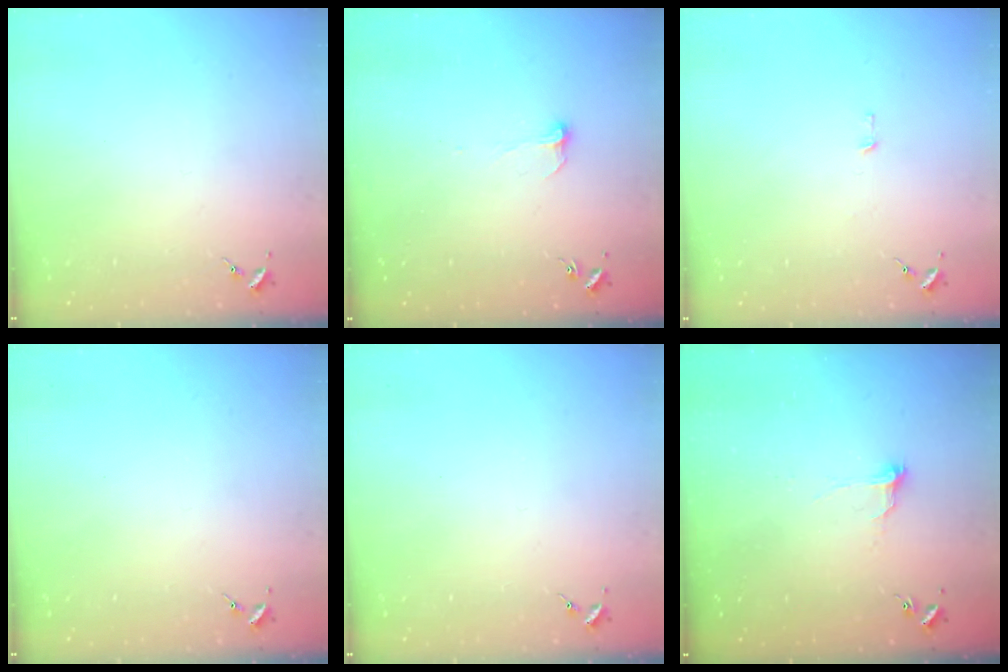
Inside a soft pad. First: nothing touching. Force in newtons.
{"total": 5.3, "press": 5.3, "slide": 0.6}
{"total": 2.8, "press": 2.8, "slide": 0.2}
{"total": 0.0}
{"total": 0.0}
{"total": 6.6, "press": 6.6, "slide": 0.5}